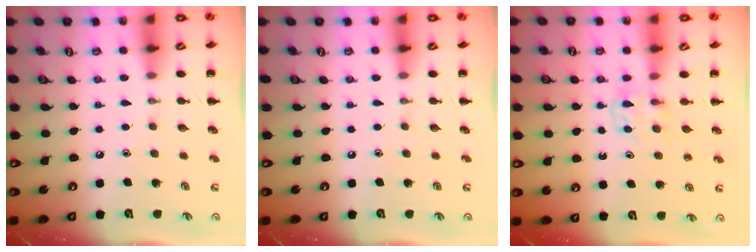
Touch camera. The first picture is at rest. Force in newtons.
{"total": 0.0}
{"total": 3.6, "press": 3.3, "slide": 1.3}